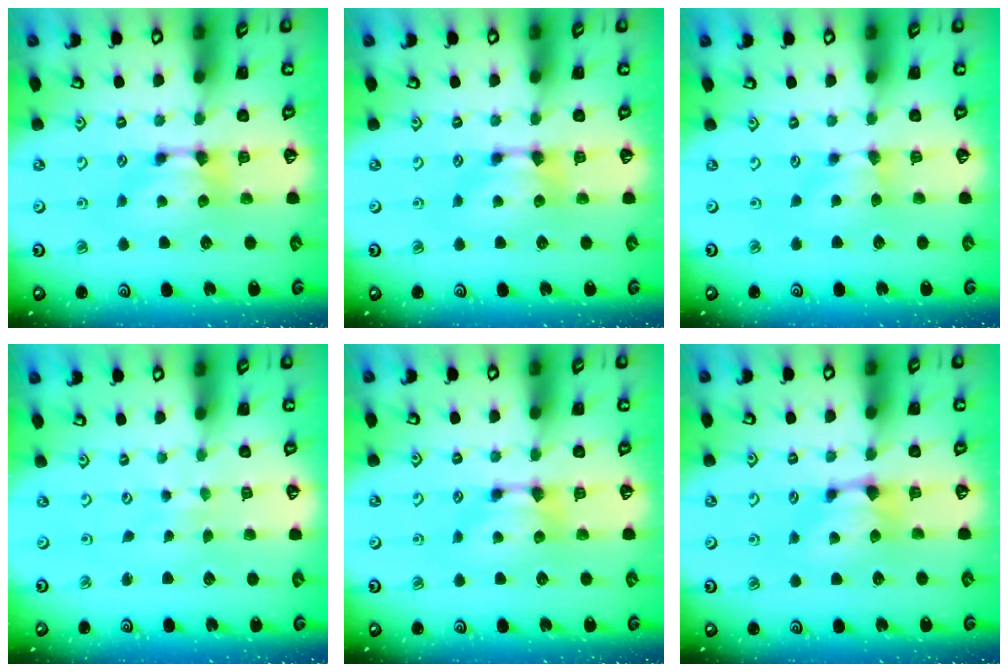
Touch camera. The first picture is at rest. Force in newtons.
{"total": 0.0}
{"total": 1.2, "press": 1.1, "slide": 0.4}
{"total": 5.1, "press": 5.1, "slide": 0.2}
{"total": 0.0}
{"total": 0.8, "press": 0.4, "slide": 0.7}